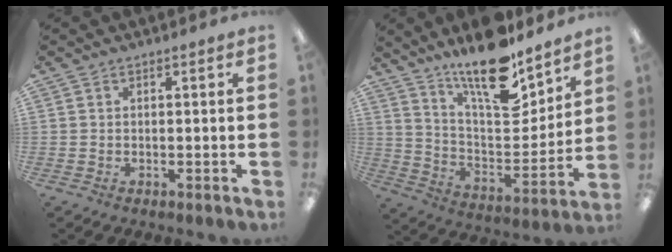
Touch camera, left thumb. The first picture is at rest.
{"total": 17.2, "force": [13.8, 5.0, 8.9], "torque": [-0.159, -0.098, 0.237]}